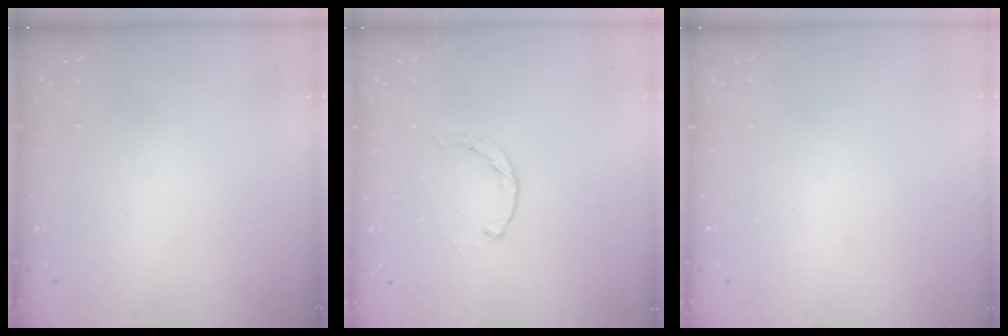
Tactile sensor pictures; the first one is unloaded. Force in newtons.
{"total": 0.7, "press": 0.7, "slide": 0.2}
{"total": 0.0}